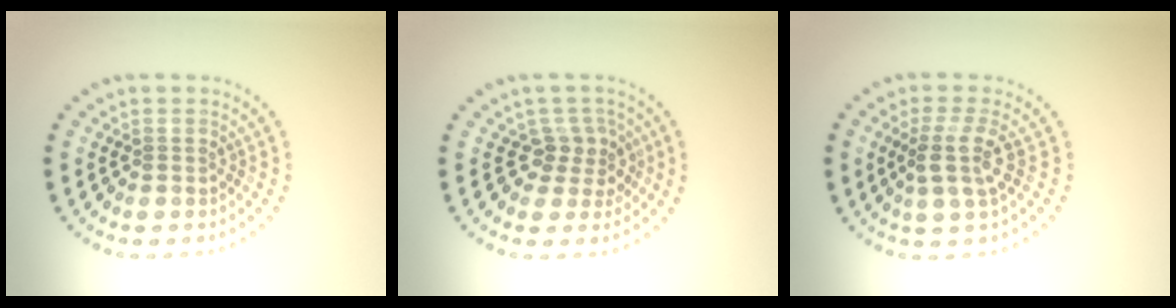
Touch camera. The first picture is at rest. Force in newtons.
{"total": 2.5, "press": 1.9, "slide": 1.6}
{"total": 2.9, "press": 2.3, "slide": 1.7}